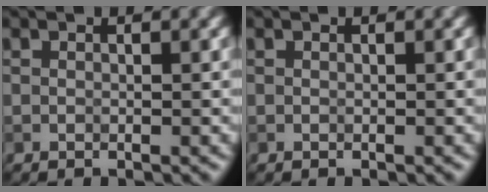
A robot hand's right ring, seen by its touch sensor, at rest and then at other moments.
{"total": 0.0}